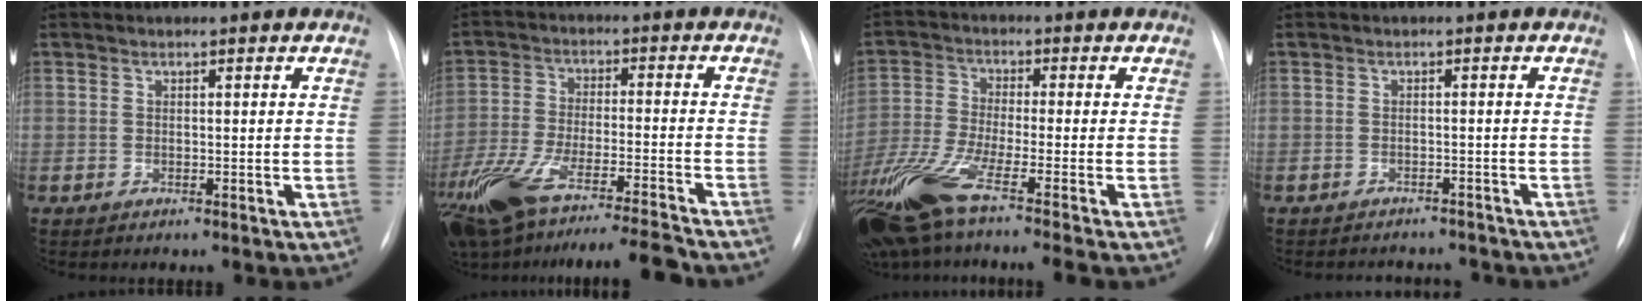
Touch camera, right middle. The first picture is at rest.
{"total": 19.4, "force": [-15.9, 1.5, 11.1], "torque": [-0.222, -0.026, -0.272]}
{"total": 13.2, "force": [-8.8, 0.0, 9.9], "torque": [-0.215, -0.038, -0.169]}
{"total": 5.9, "force": [-5.6, 1.8, 0.6], "torque": [-0.002, 0.006, -0.064]}